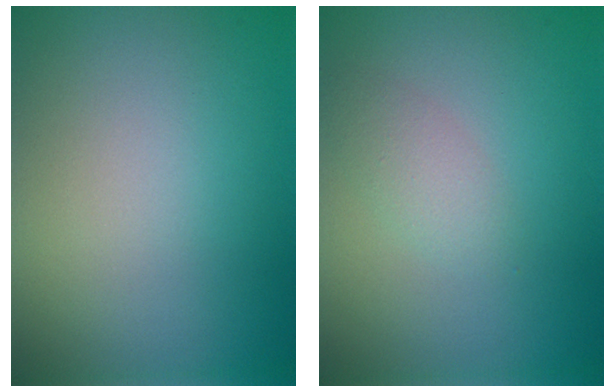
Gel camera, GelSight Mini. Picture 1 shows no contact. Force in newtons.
{"total": 1.7, "press": 1.7, "slide": 0.0}